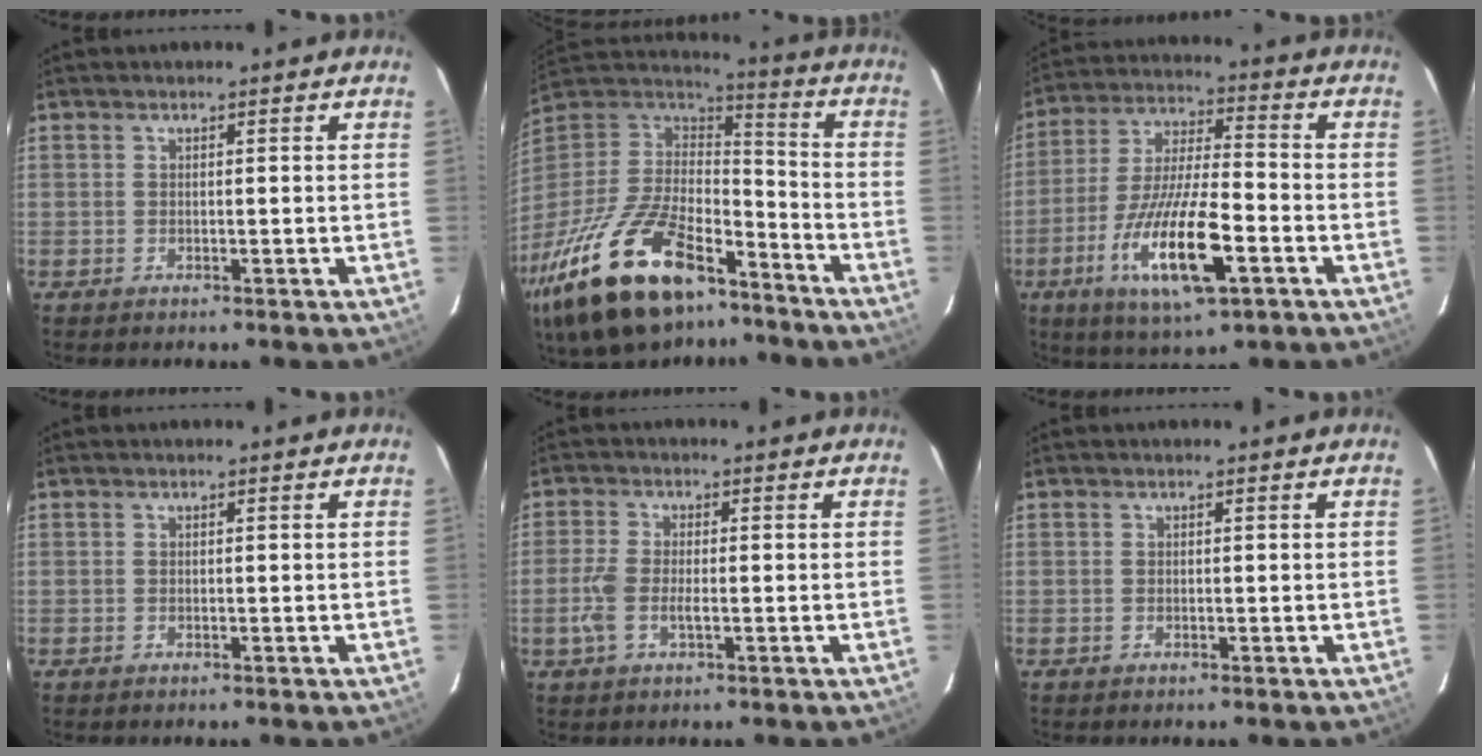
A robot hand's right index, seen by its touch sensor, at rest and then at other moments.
{"total": 31.5, "force": [-20.2, 13.9, 19.9], "torque": [-0.414, -0.037, -0.328]}
{"total": 17.2, "force": [-7.2, 4.1, 15.1], "torque": [-0.312, -0.025, -0.131]}
{"total": 0.0}
{"total": 4.8, "force": [-1.3, 1.9, 4.2], "torque": [-0.100, -0.001, -0.028]}
{"total": 0.0}